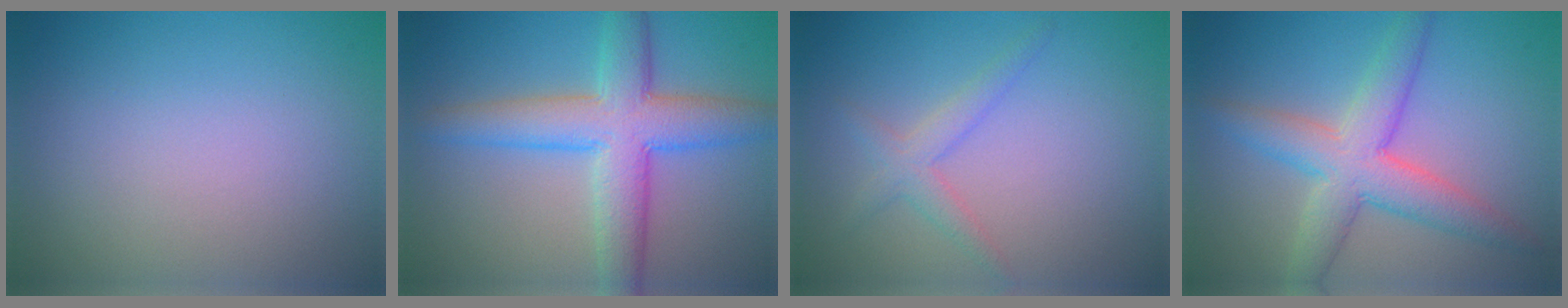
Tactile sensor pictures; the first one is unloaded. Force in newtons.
{"total": 7.1, "press": 7.1, "slide": 0.2}
{"total": 2.1, "press": 2.1, "slide": 0.1}
{"total": 5.8, "press": 5.8, "slide": 0.1}